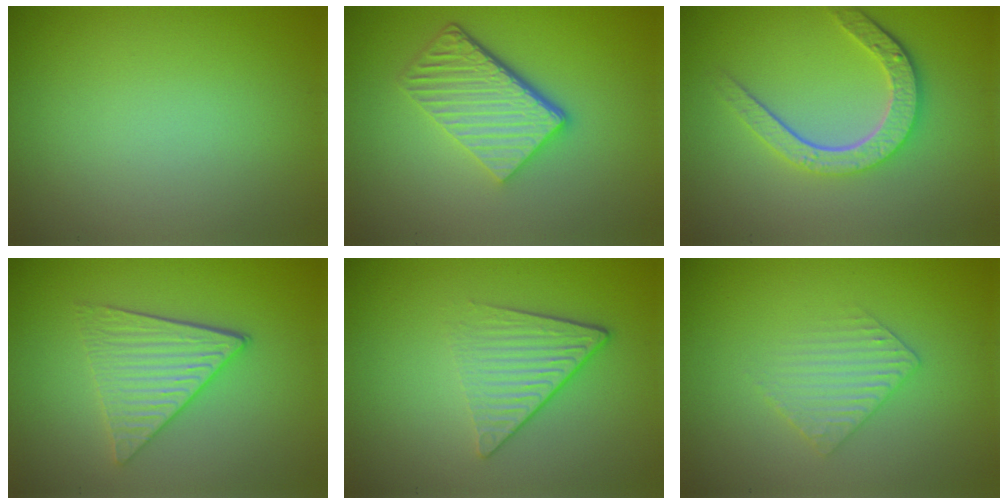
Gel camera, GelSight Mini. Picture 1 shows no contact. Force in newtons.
{"total": 5.7, "press": 4.0, "slide": 4.1}
{"total": 4.6, "press": 3.5, "slide": 3.0}
{"total": 3.9, "press": 3.3, "slide": 2.0}
{"total": 4.5, "press": 2.8, "slide": 3.5}
{"total": 2.2, "press": 2.2, "slide": 0.5}